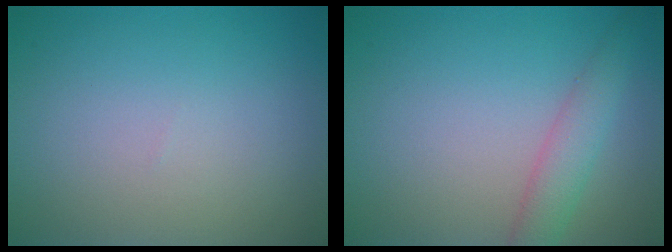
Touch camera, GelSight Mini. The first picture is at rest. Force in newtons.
{"total": 2.2, "press": 2.2, "slide": 0.1}